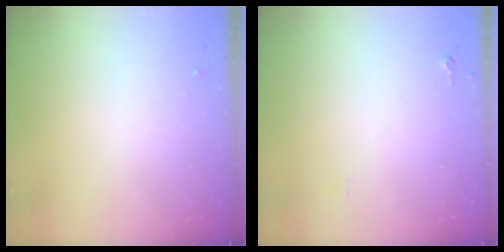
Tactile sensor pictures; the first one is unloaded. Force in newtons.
{"total": 4.1, "press": 4.0, "slide": 0.7}